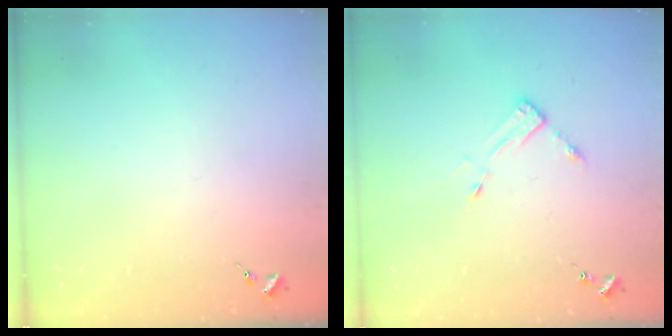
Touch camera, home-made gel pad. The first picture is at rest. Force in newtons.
{"total": 3.5, "press": 3.4, "slide": 0.3}